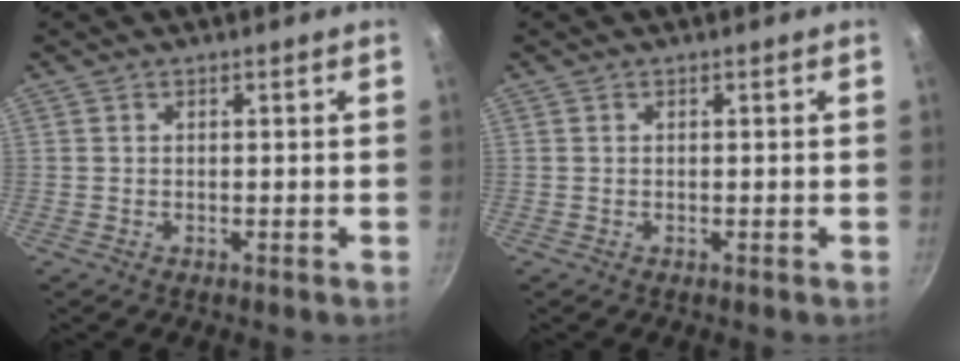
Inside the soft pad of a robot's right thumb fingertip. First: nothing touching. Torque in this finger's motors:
{"motor_torque": [-0.03, 0.03, 0.00, 0.00, 0.00]}